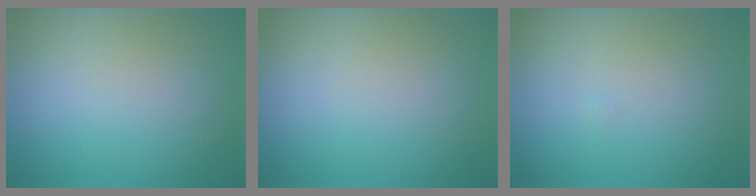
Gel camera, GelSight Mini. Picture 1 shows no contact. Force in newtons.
{"total": 0.0}
{"total": 0.0}